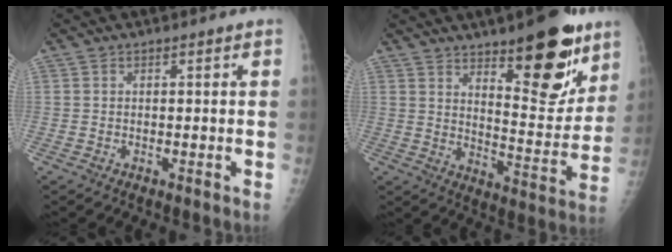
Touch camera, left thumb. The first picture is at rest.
{"total": 17.8, "force": [10.6, 6.3, 12.9], "torque": [-0.128, -0.074, 0.162]}